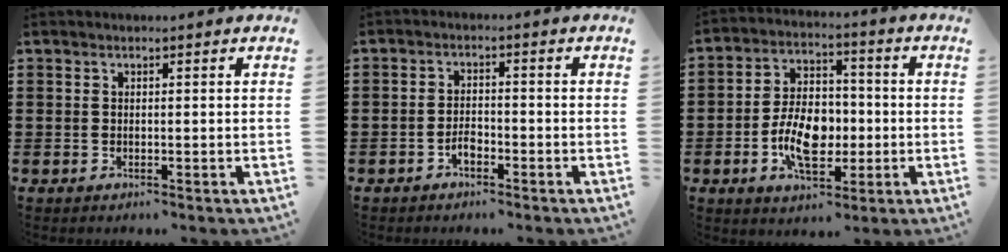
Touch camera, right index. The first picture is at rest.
{"total": 2.3, "force": [-1.4, 1.2, 1.3], "torque": [-0.029, 0.003, -0.029]}
{"total": 9.5, "force": [-2.2, 5.7, 7.2], "torque": [-0.137, 0.003, -0.045]}